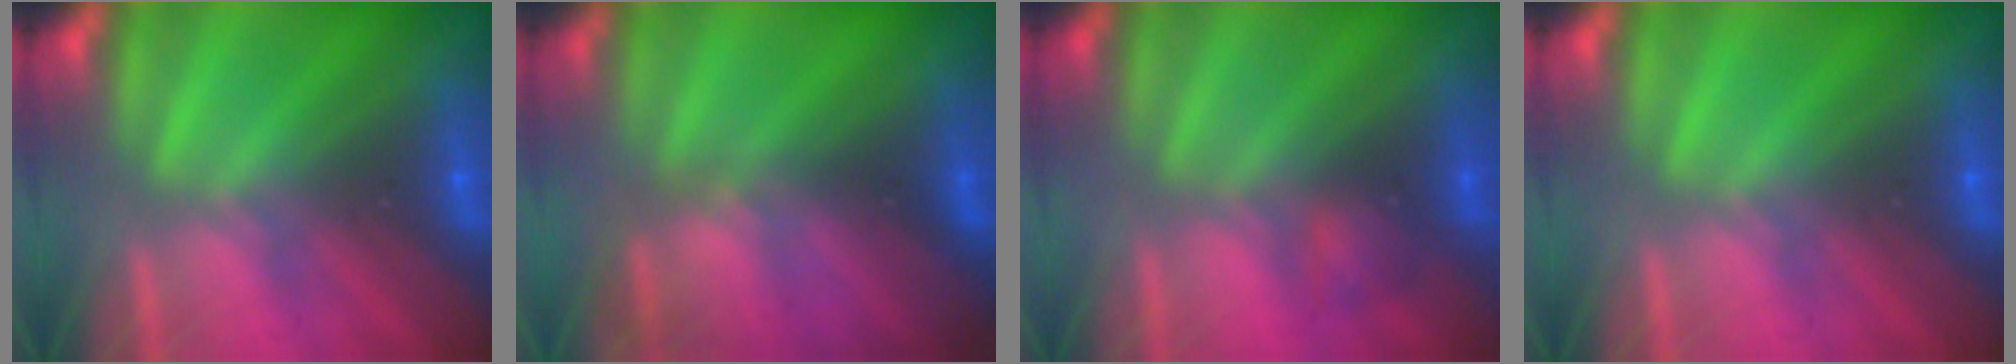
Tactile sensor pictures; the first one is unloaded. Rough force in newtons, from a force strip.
{"total": 2.7}
{"total": 1.9}
{"total": 0.0}